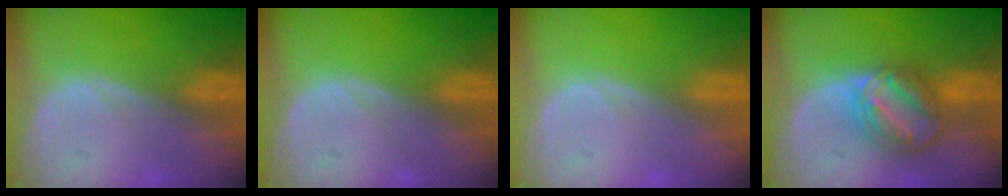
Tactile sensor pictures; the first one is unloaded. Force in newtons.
{"total": 0.0}
{"total": 0.0}
{"total": 8.2, "press": 7.0, "slide": 4.2}